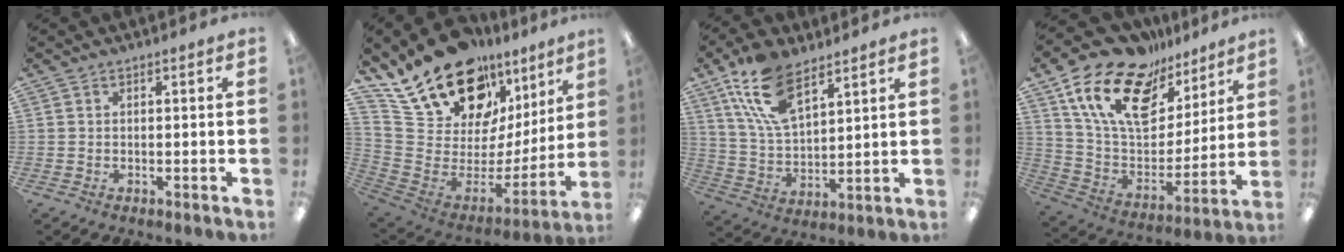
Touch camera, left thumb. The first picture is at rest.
{"total": 21.3, "force": [17.0, 9.6, 8.6], "torque": [-0.160, -0.130, 0.313]}
{"total": 14.4, "force": [8.6, 7.0, 9.2], "torque": [-0.191, -0.026, 0.160]}
{"total": 20.7, "force": [13.3, 10.8, 11.6], "torque": [-0.214, -0.074, 0.239]}